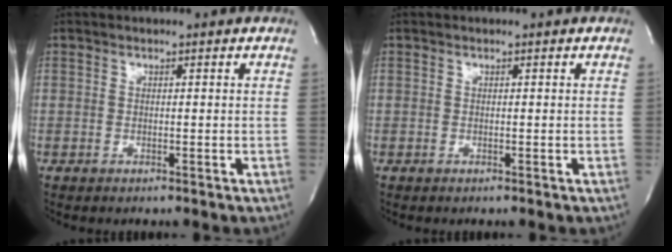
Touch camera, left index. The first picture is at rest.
{"total": 0.0}